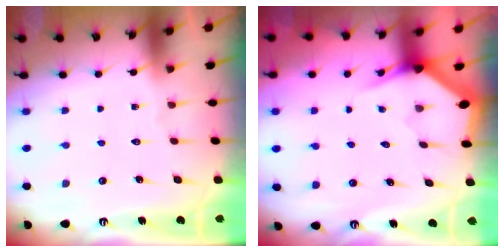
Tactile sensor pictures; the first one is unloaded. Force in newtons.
{"total": 3.1, "press": 3.1, "slide": 0.1}